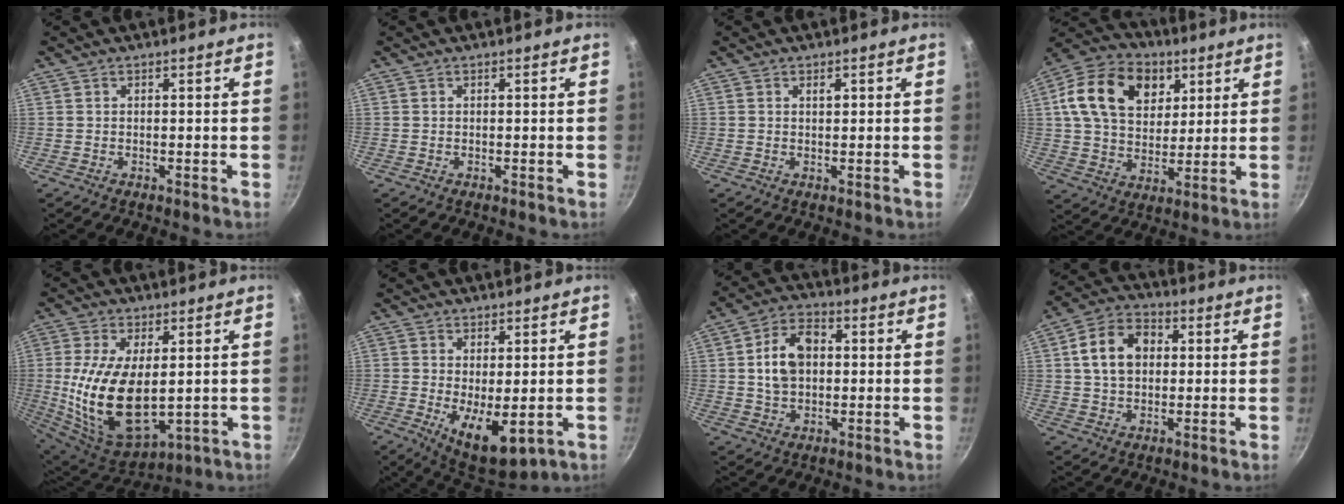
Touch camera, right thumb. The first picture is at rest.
{"total": 0.0}
{"total": 1.2, "force": [0.5, 0.6, 0.9], "torque": [-0.007, -0.001, 0.007]}
{"total": 19.0, "force": [6.6, 13.6, 11.5], "torque": [-0.178, -0.003, 0.104]}
{"total": 18.7, "force": [0.2, 10.0, 15.8], "torque": [-0.298, -0.017, 0.023]}
{"total": 9.7, "force": [-1.3, 4.4, 8.6], "torque": [-0.121, -0.019, -0.005]}
{"total": 10.3, "force": [1.1, 7.1, 7.3], "torque": [-0.107, 0.018, 0.014]}
{"total": 10.8, "force": [1.9, 7.9, 7.1], "torque": [-0.102, 0.019, 0.021]}